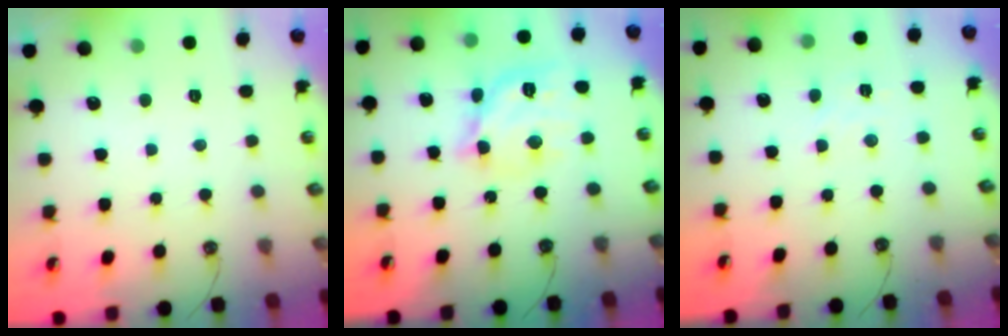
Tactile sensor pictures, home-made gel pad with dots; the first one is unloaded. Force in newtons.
{"total": 13.7, "press": 13.6, "slide": 1.2}
{"total": 1.7, "press": 1.6, "slide": 0.4}